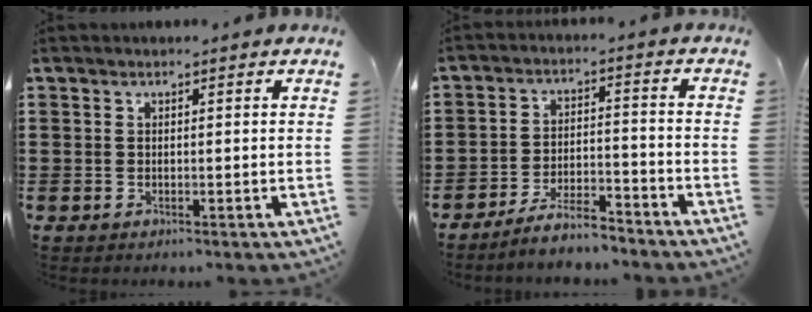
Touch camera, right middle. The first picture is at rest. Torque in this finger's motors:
{"motor_torque": [0.88, -0.05, 0.16, 0.11]}